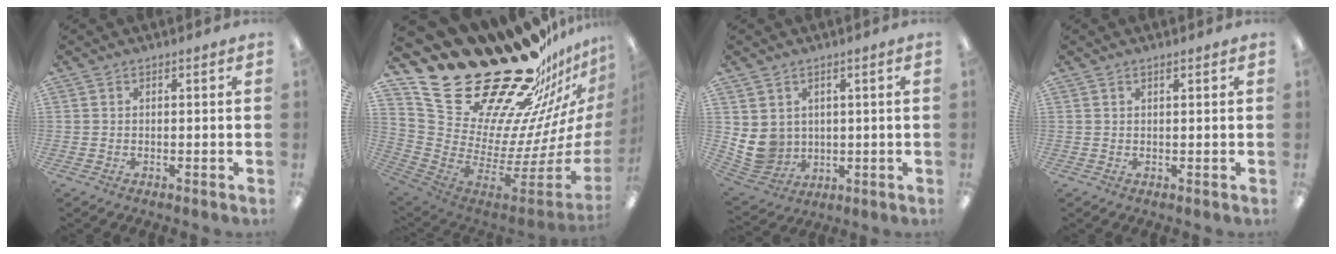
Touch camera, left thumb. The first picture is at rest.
{"total": 34.7, "force": [26.3, 15.0, 16.8], "torque": [-0.194, -0.245, 0.523]}
{"total": 6.4, "force": [2.0, 5.8, 1.5], "torque": [-0.035, -0.005, 0.045]}
{"total": 0.6, "force": [0.6, 0.1, 0.2], "torque": [-0.005, 0.001, 0.011]}